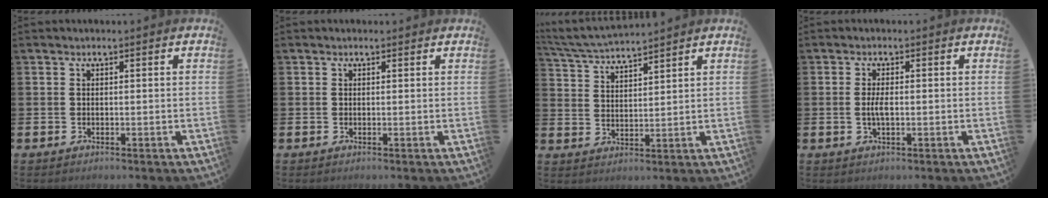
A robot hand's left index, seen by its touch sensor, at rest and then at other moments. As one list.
[{"total": 0.0}, {"total": 4.7, "force": [4.7, 0.1, 0.8], "torque": [-0.033, -0.028, 0.082]}, {"total": 2.2, "force": [-0.1, 0.7, 2.1], "torque": [-0.032, -0.004, -0.005]}]